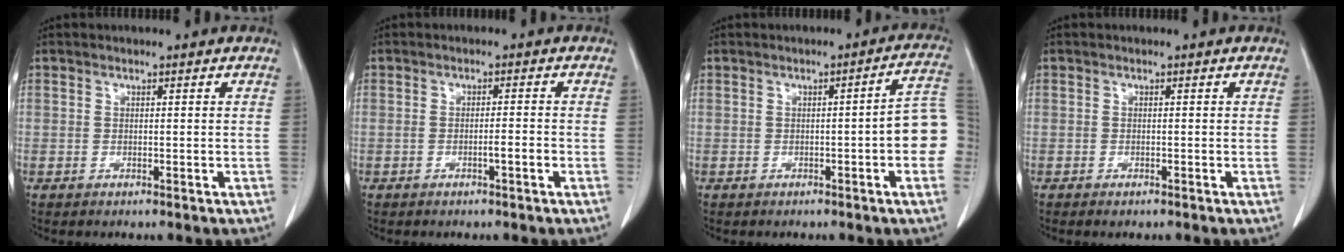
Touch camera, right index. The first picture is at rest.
{"total": 1.9, "force": [-0.8, -0.1, 1.7], "torque": [-0.027, 0.000, -0.014]}
{"total": 8.4, "force": [-1.2, 0.5, 8.3], "torque": [-0.085, 0.016, -0.025]}
{"total": 0.8, "force": [-0.6, 0.2, 0.5], "torque": [-0.009, -0.002, -0.005]}